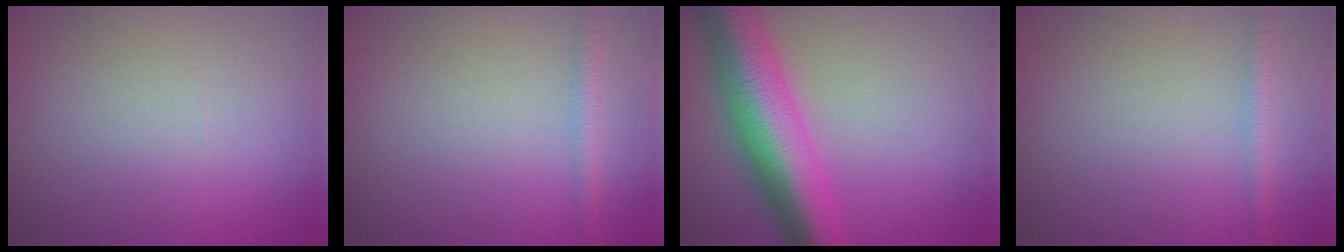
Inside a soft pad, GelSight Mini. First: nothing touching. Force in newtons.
{"total": 1.7, "press": 1.7, "slide": 0.1}
{"total": 10.0, "press": 10.0, "slide": 0.4}
{"total": 1.7, "press": 1.7, "slide": 0.1}